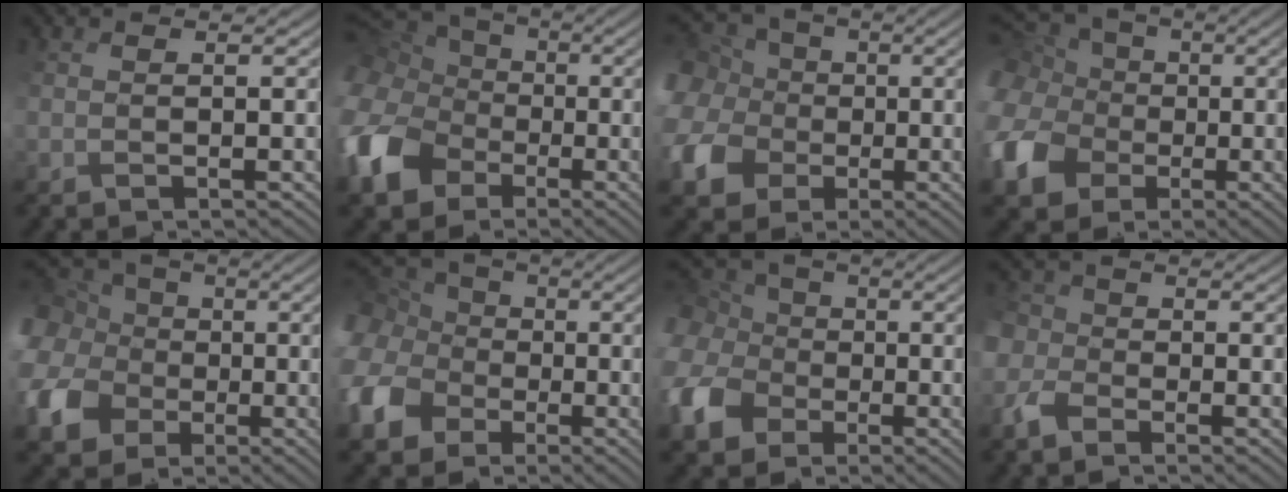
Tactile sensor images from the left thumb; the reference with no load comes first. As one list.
[{"total": 14.2, "force": [-1.0, 11.9, 7.7], "torque": [-0.245, -0.026, -0.004]}, {"total": 14.3, "force": [2.5, 12.5, 6.5], "torque": [-0.219, 0.012, 0.031]}, {"total": 14.4, "force": [1.7, 12.3, 7.3], "torque": [-0.229, -0.004, 0.032]}, {"total": 16.0, "force": [2.0, 14.0, 7.3], "torque": [-0.232, 0.000, 0.018]}, {"total": 14.5, "force": [0.1, 12.6, 7.3], "torque": [-0.225, -0.020, -0.014]}, {"total": 13.1, "force": [0.0, 11.4, 6.5], "torque": [-0.224, -0.008, -0.006]}, {"total": 3.6, "force": [-1.5, 2.9, 1.7], "torque": [-0.052, 0.008, -0.042]}]